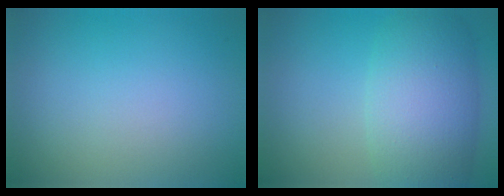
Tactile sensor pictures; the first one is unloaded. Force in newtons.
{"total": 7.3, "press": 7.3, "slide": 0.7}